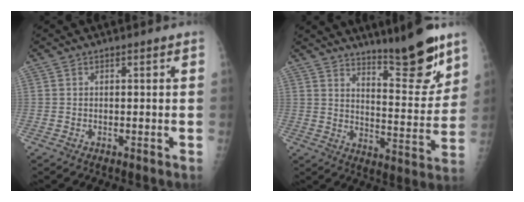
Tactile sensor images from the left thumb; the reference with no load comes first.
{"total": 14.3, "force": [10.7, 3.0, 9.0], "torque": [-0.098, -0.084, 0.170]}